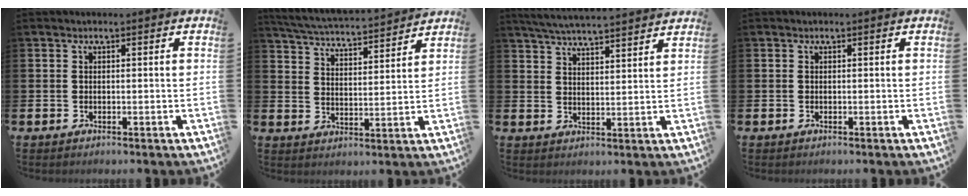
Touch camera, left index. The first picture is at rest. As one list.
[{"total": 5.0, "force": [4.9, 0.2, 0.9], "torque": [-0.036, -0.040, 0.081]}, {"total": 5.4, "force": [5.3, -0.1, 0.9], "torque": [-0.040, -0.029, 0.095]}, {"total": 0.0}]